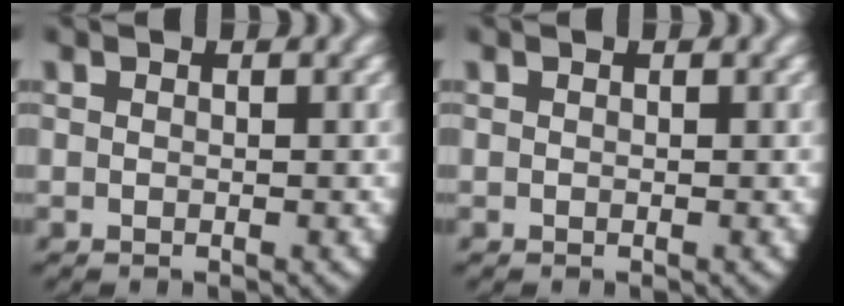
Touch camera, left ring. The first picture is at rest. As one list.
[{"total": 0.0}]